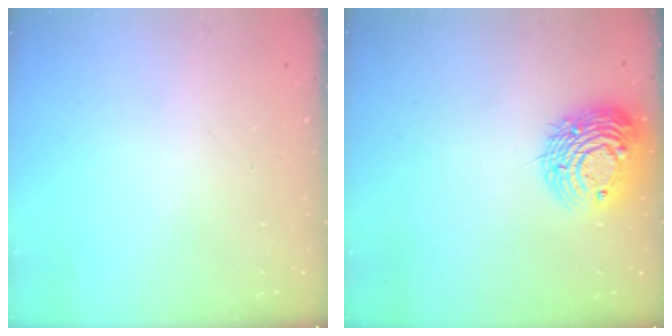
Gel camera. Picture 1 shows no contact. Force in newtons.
{"total": 13.8, "press": 13.7, "slide": 1.2}